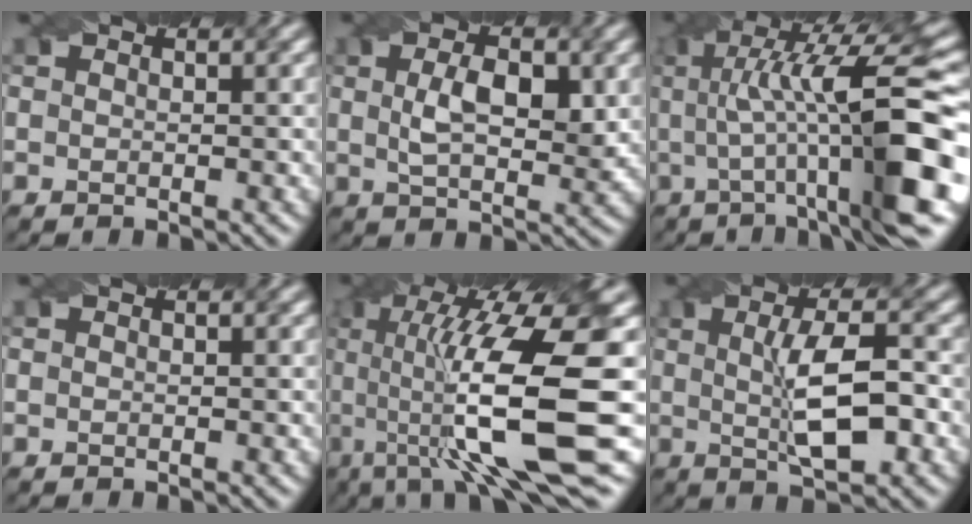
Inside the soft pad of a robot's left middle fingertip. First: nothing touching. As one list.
[{"total": 5.0, "force": [0.9, 2.5, 4.3], "torque": [-0.083, 0.000, 0.018]}, {"total": 14.6, "force": [1.4, 3.3, 14.1], "torque": [-0.211, 0.015, 0.026]}, {"total": 0.0}, {"total": 14.1, "force": [-0.7, 3.5, 13.6], "torque": [-0.234, 0.004, -0.006]}, {"total": 6.7, "force": [0.1, 1.9, 6.5], "torque": [-0.104, 0.007, 0.002]}]